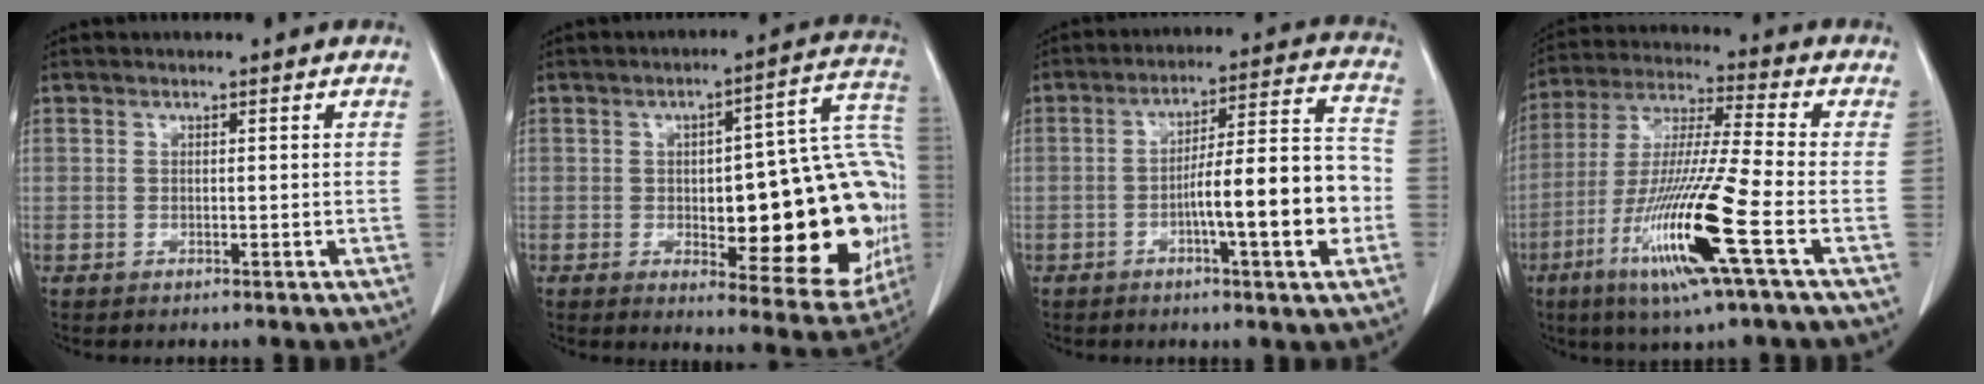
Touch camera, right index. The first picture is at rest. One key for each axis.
{"total": 25.2, "fx": -2.9, "fy": 7.7, "fz": 23.8, "tx": -0.221, "ty": 0.035, "tz": -0.014}
{"total": 13.7, "fx": -3.7, "fy": 1.3, "fz": 13.1, "tx": -0.198, "ty": 0.020, "tz": -0.054}
{"total": 17.0, "fx": -6.7, "fy": -0.5, "fz": 15.6, "tx": -0.322, "ty": -0.027, "tz": -0.129}